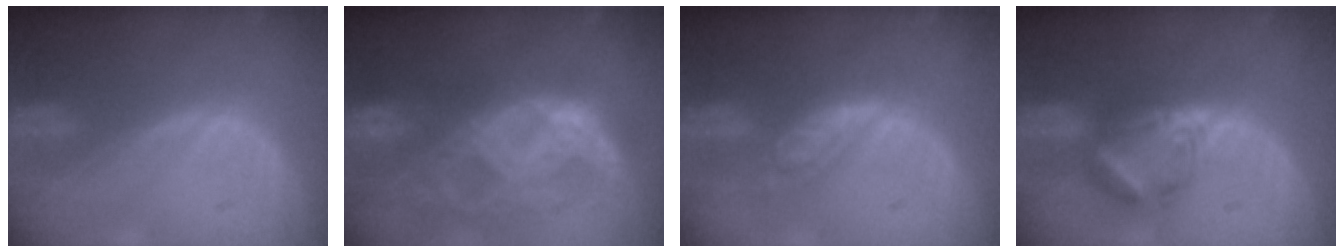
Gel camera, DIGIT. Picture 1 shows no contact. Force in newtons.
{"total": 11.1, "press": 9.4, "slide": 6.0}
{"total": 5.7, "press": 5.0, "slide": 2.7}
{"total": 5.8, "press": 5.7, "slide": 1.2}